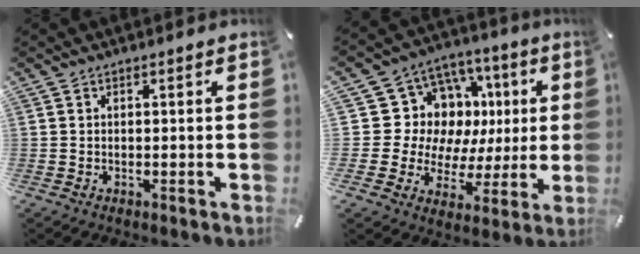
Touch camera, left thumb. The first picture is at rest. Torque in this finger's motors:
{"motor_torque": [0.32, 0.40, 0.10, -0.02, 0.04]}